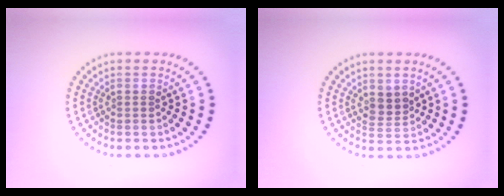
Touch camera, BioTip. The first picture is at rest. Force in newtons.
{"total": 1.9, "press": 1.6, "slide": 1.0}